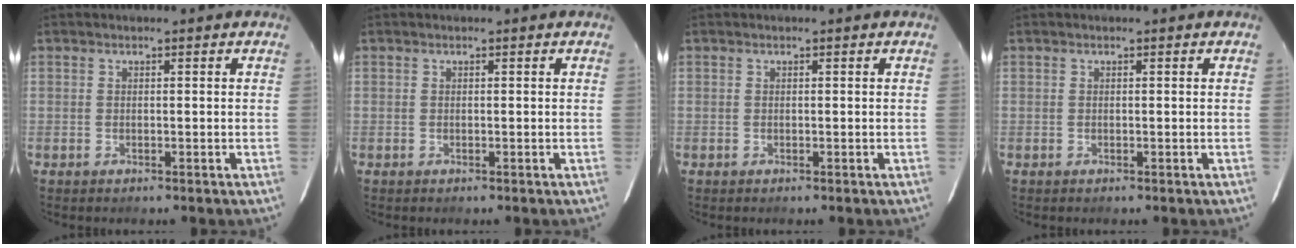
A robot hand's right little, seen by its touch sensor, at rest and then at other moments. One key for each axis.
{"total": 0.0}
{"total": 0.0}
{"total": 0.0}